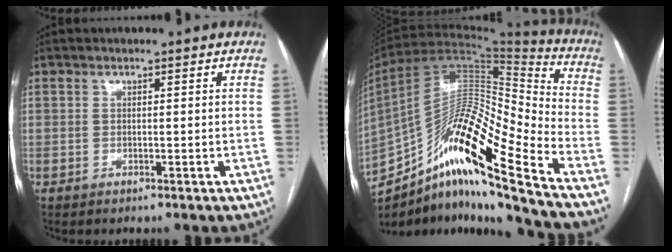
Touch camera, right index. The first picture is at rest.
{"total": 21.8, "force": [-14.2, 1.1, 16.5], "torque": [-0.297, 0.013, -0.255]}